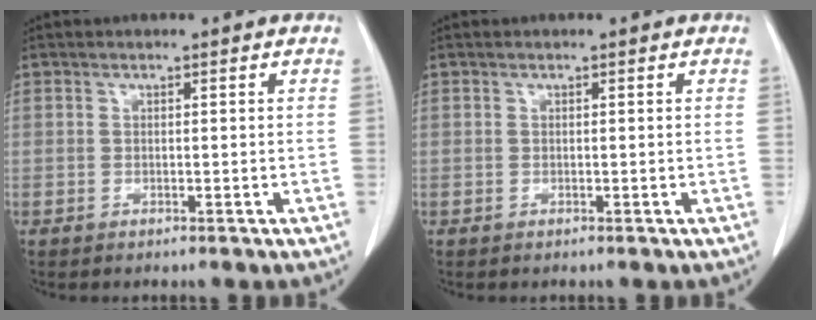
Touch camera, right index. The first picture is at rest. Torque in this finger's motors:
{"motor_torque": [0.00, 0.01, 0.00, 0.00]}